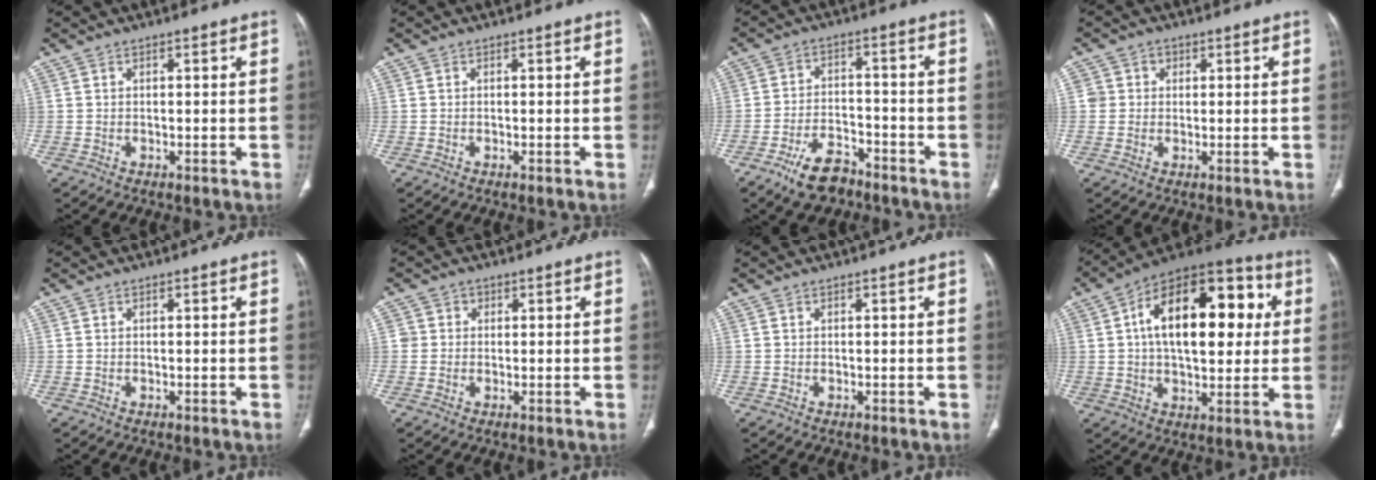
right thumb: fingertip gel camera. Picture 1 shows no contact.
{"total": 0.0}
{"total": 8.6, "force": [-6.1, 4.3, 4.3], "torque": [-0.068, 0.036, -0.107]}
{"total": 3.0, "force": [0.6, 2.9, 0.3], "torque": [0.018, 0.004, 0.006]}
{"total": 0.0}
{"total": 2.0, "force": [0.3, 2.0, 0.1], "torque": [0.014, 0.005, 0.000]}
{"total": 0.0}
{"total": 24.0, "force": [4.4, 13.0, 19.7], "torque": [-0.270, 0.026, 0.059]}